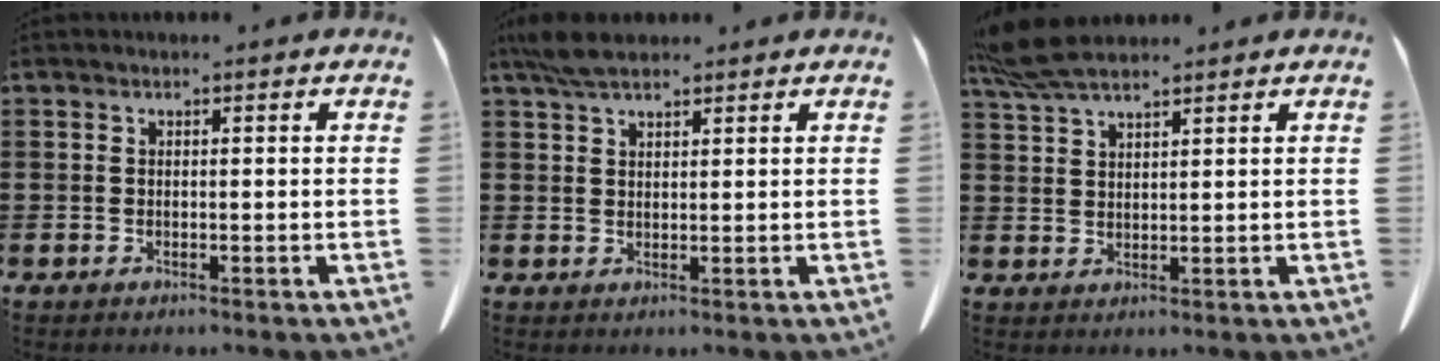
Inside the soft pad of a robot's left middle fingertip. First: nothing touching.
{"total": 4.3, "force": [3.5, 1.4, 2.2], "torque": [-0.053, -0.001, 0.066]}
{"total": 6.4, "force": [5.1, 1.4, 3.5], "torque": [-0.089, -0.007, 0.097]}